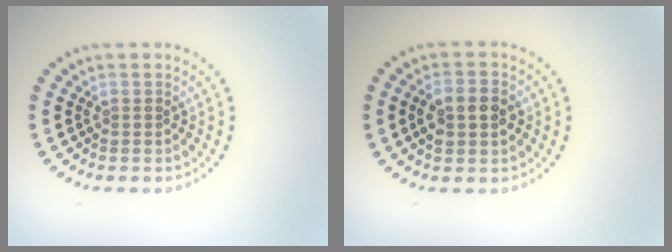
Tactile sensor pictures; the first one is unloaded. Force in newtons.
{"total": 3.6, "press": 3.6, "slide": 0.2}